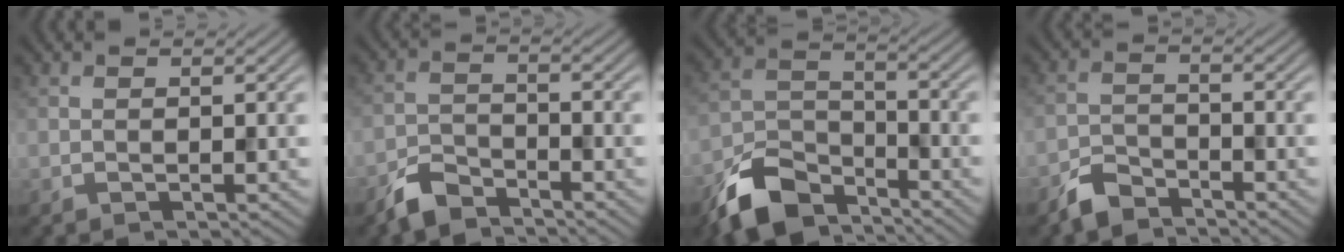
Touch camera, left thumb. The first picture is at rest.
{"total": 4.5, "force": [-3.9, 1.6, 1.7], "torque": [-0.033, -0.004, -0.091]}
{"total": 9.7, "force": [-7.5, 4.2, 4.4], "torque": [-0.091, -0.008, -0.163]}
{"total": 4.0, "force": [-3.5, 1.4, 1.3], "torque": [-0.027, -0.002, -0.082]}